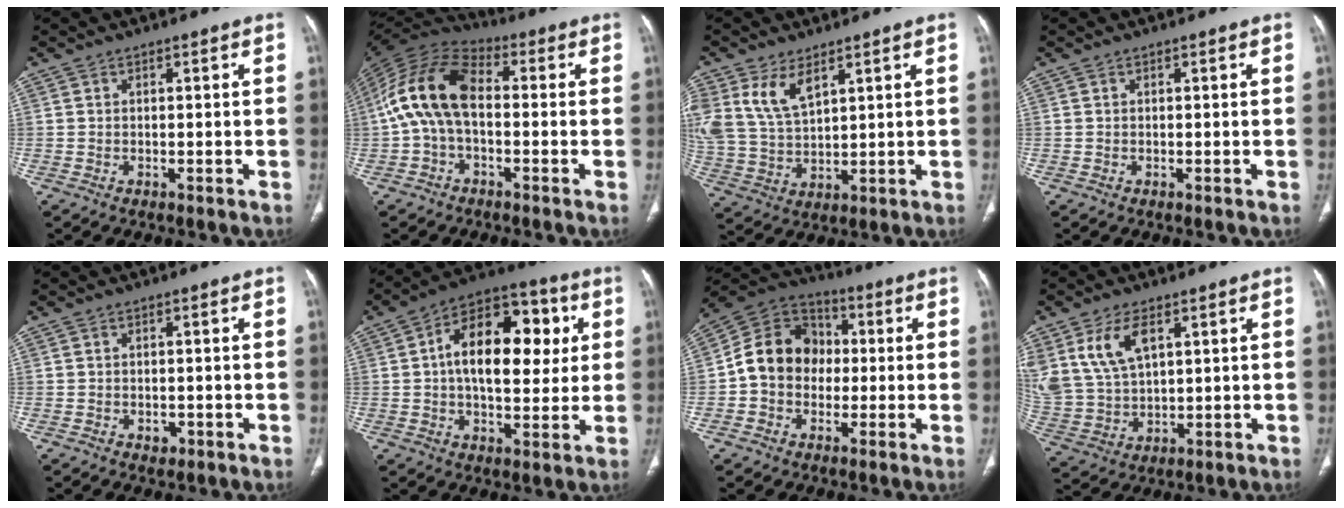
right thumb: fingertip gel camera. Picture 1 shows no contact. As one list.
[{"total": 13.4, "force": [-0.4, 7.7, 11.0], "torque": [-0.211, 0.037, -0.020]}, {"total": 9.5, "force": [5.1, 5.1, 6.3], "torque": [-0.122, -0.013, 0.115]}, {"total": 0.0}, {"total": 1.7, "force": [-0.6, 1.3, 0.9], "torque": [-0.008, 0.002, -0.004]}, {"total": 19.3, "force": [3.3, 10.9, 15.5], "torque": [-0.204, 0.018, 0.044]}, {"total": 13.2, "force": [-0.4, 11.1, 7.1], "torque": [-0.096, 0.036, -0.018]}, {"total": 11.3, "force": [5.1, 6.3, 7.9], "torque": [-0.162, -0.012, 0.117]}]